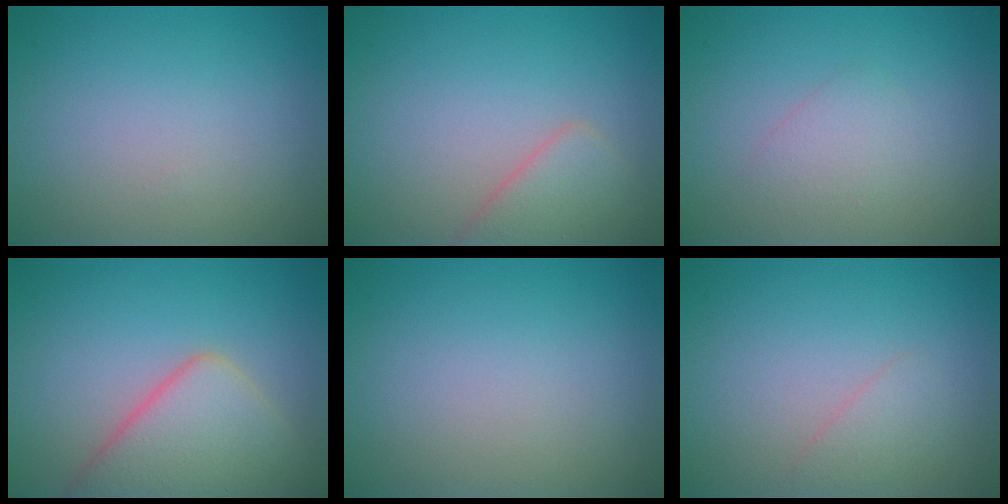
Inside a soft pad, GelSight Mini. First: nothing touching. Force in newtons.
{"total": 2.9, "press": 2.9, "slide": 0.1}
{"total": 1.6, "press": 1.6, "slide": 0.0}
{"total": 6.6, "press": 6.6, "slide": 0.4}
{"total": 0.0}
{"total": 1.2, "press": 1.2, "slide": 0.0}